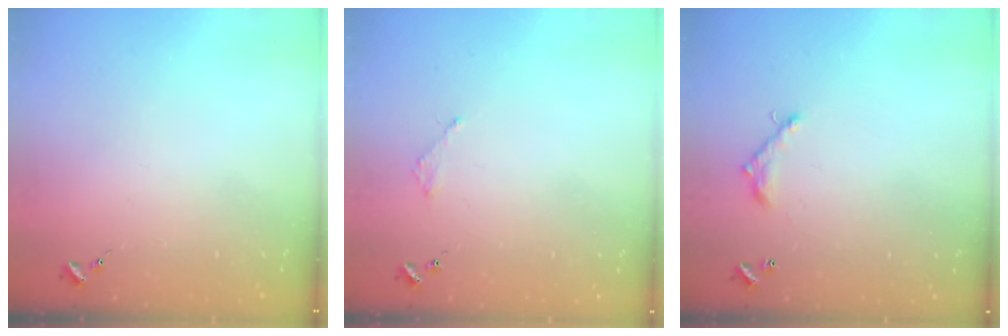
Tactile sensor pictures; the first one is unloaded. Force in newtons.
{"total": 2.0, "press": 2.0, "slide": 0.3}
{"total": 7.3, "press": 7.3, "slide": 0.6}